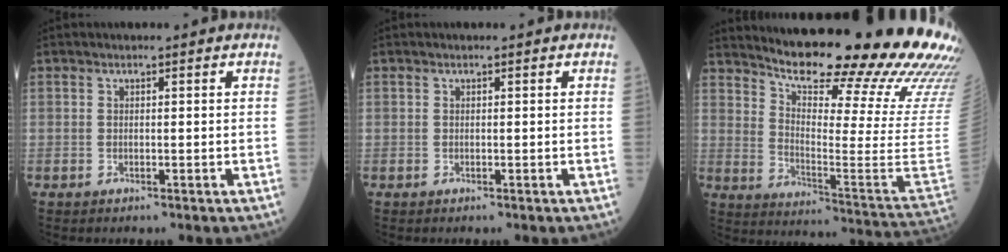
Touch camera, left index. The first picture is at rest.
{"total": 0.0}
{"total": 30.9, "force": [26.6, 0.6, 15.8], "torque": [-0.217, -0.124, 0.342]}